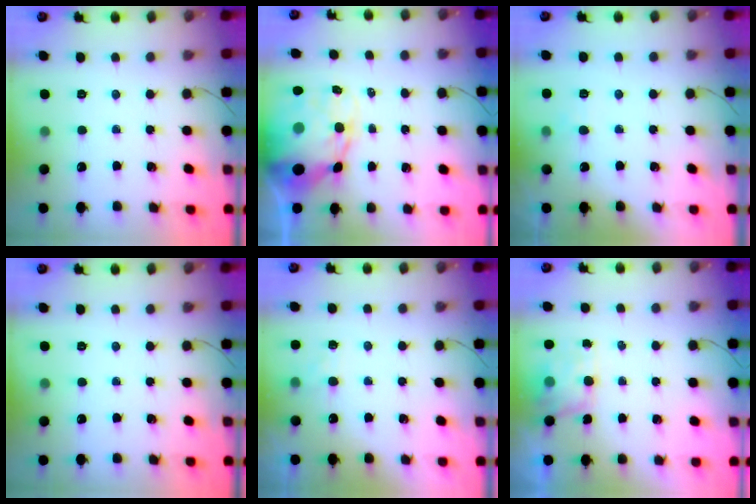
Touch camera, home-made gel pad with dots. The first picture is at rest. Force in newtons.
{"total": 13.9, "press": 13.4, "slide": 3.8}
{"total": 2.6, "press": 2.2, "slide": 1.4}
{"total": 0.0}
{"total": 3.6, "press": 3.4, "slide": 1.3}
{"total": 4.7, "press": 4.5, "slide": 1.1}